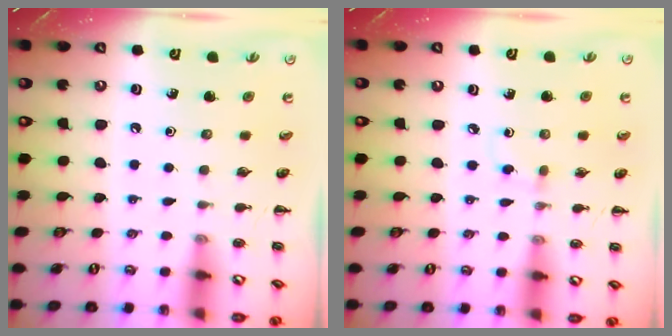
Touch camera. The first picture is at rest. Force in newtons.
{"total": 2.6, "press": 2.4, "slide": 1.2}